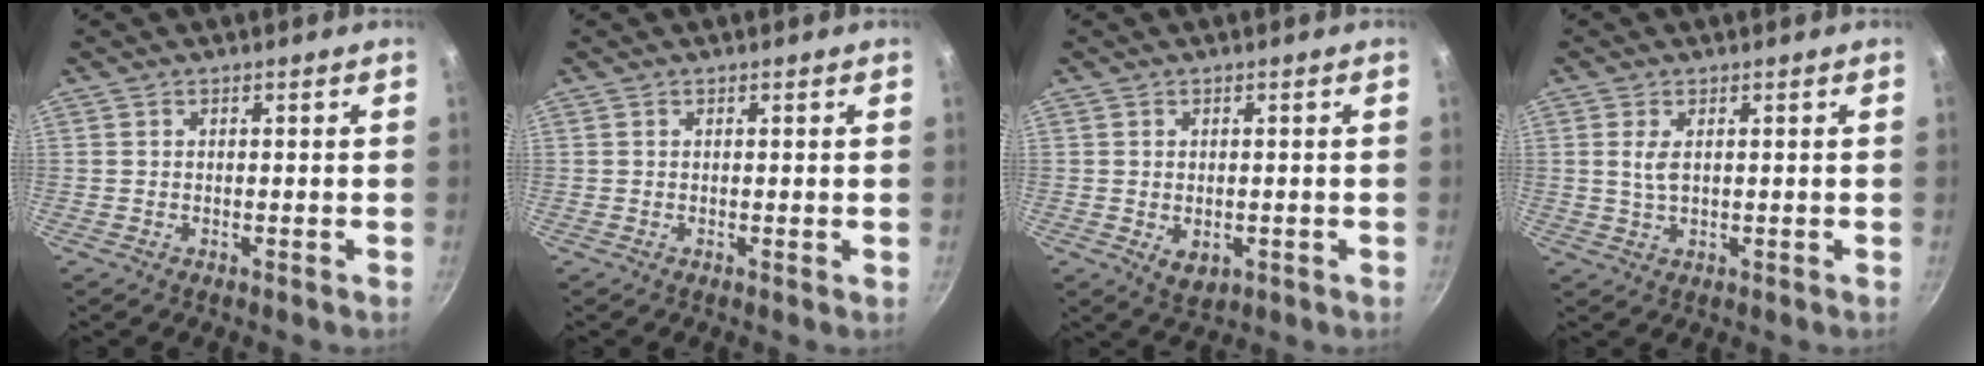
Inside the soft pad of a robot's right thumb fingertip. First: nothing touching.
{"total": 0.0}
{"total": 3.7, "force": [-0.6, 2.6, 2.6], "torque": [-0.038, -0.008, -0.003]}
{"total": 3.0, "force": [0.7, 1.5, 2.5], "torque": [-0.046, -0.004, 0.016]}